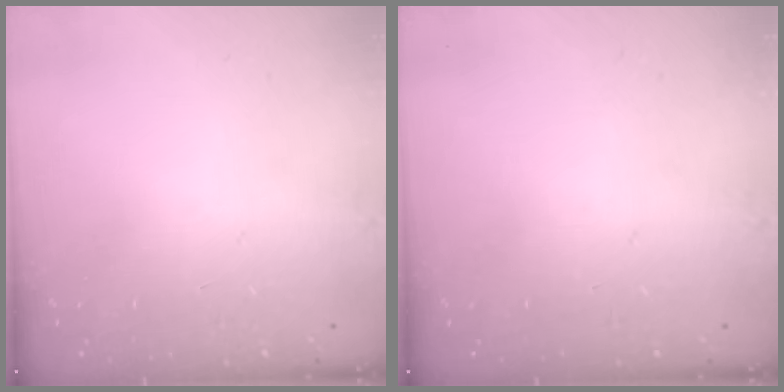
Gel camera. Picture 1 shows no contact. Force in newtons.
{"total": 0.0}